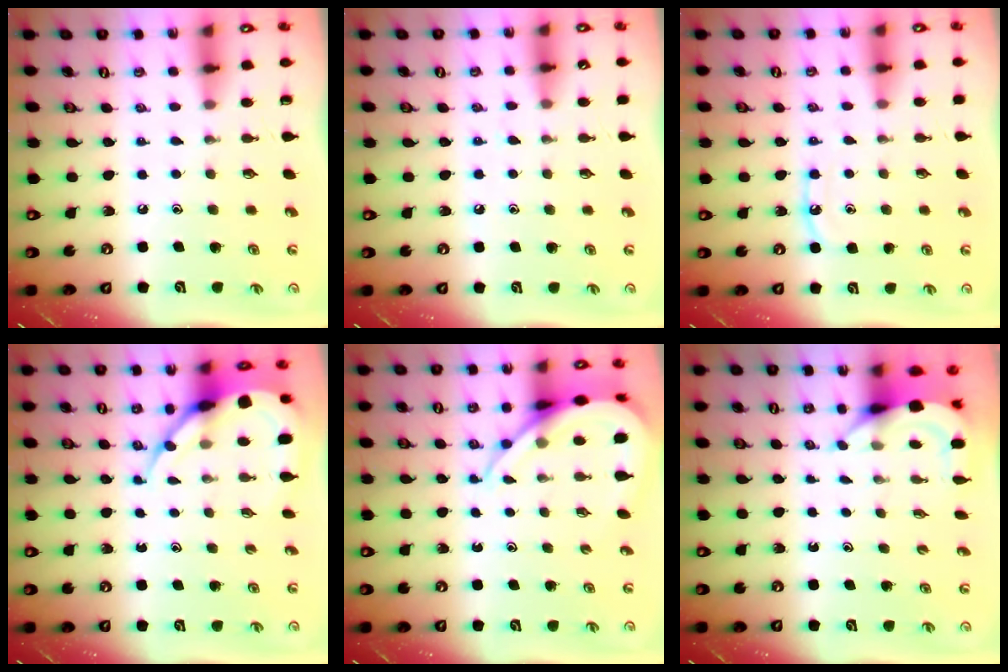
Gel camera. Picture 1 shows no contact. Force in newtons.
{"total": 4.6, "press": 4.6, "slide": 0.5}
{"total": 7.0, "press": 6.9, "slide": 0.6}
{"total": 8.9, "press": 8.8, "slide": 1.0}
{"total": 9.9, "press": 9.8, "slide": 1.2}
{"total": 4.7, "press": 4.7, "slide": 0.5}